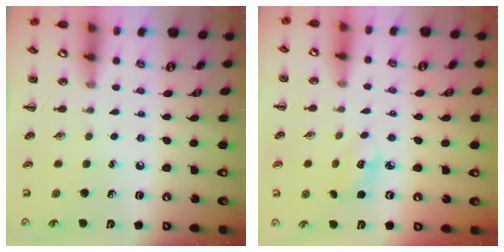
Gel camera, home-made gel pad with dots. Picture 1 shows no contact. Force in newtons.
{"total": 4.0, "press": 3.9, "slide": 0.9}